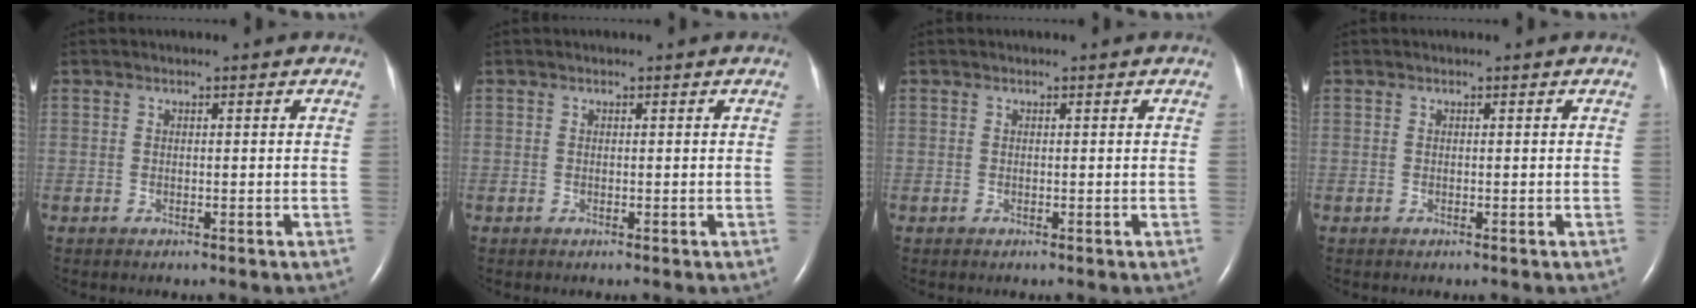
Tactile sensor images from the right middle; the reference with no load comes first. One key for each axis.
{"total": 0.0}
{"total": 0.0}
{"total": 0.0}